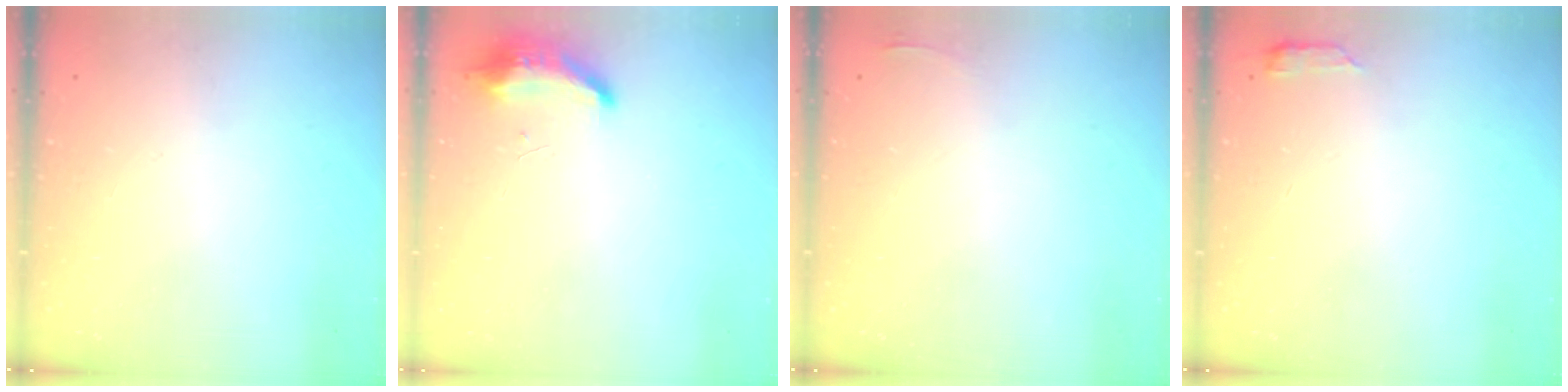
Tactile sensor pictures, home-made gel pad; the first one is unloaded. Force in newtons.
{"total": 8.5, "press": 8.3, "slide": 2.0}
{"total": 3.3, "press": 2.7, "slide": 1.8}
{"total": 2.9, "press": 2.8, "slide": 0.6}